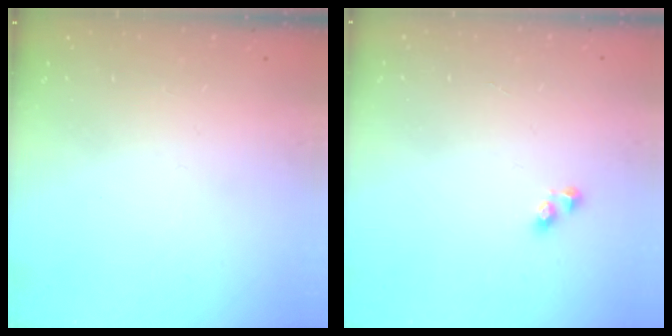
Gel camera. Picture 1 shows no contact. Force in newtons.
{"total": 2.5, "press": 2.5, "slide": 0.2}